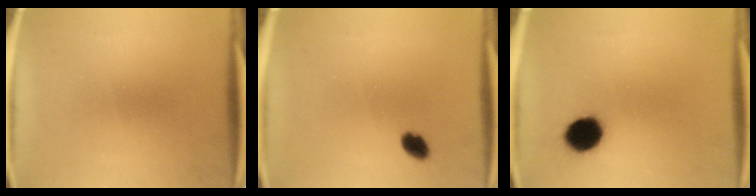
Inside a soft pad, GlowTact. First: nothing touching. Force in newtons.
{"total": 2.8}
{"total": 8.4}